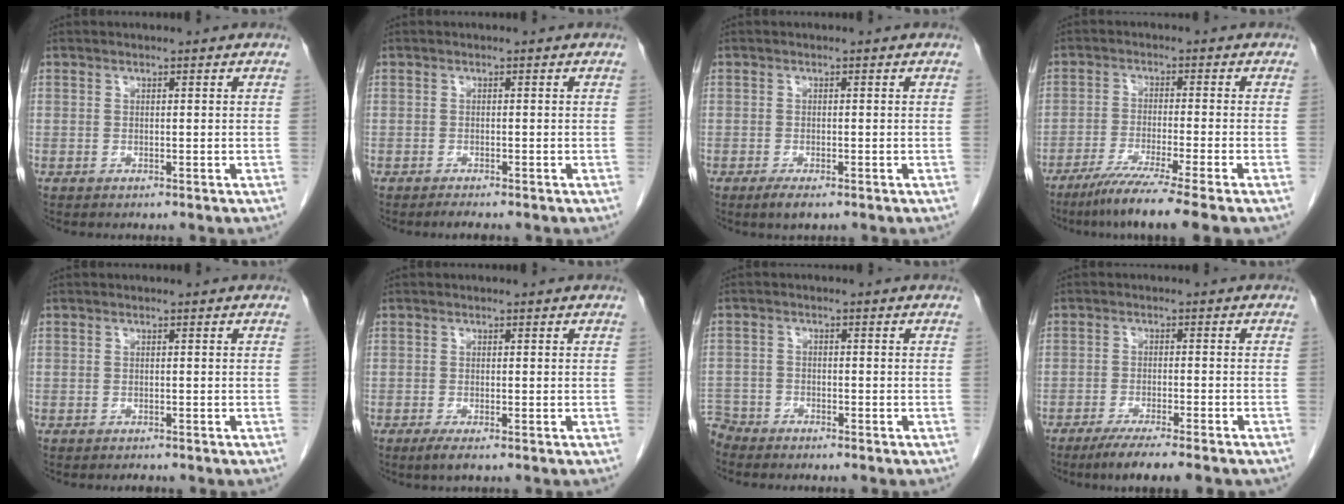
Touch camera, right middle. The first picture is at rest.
{"total": 1.7, "force": [-1.5, -0.1, 0.9], "torque": [-0.013, -0.004, -0.020]}
{"total": 2.2, "force": [-1.4, 0.5, 1.6], "torque": [-0.028, -0.005, -0.022]}
{"total": 9.4, "force": [-7.1, -1.9, 5.9], "torque": [-0.092, -0.031, -0.115]}
{"total": 0.6, "force": [-0.6, 0.0, 0.1], "torque": [-0.008, -0.002, -0.007]}
{"total": 1.6, "force": [-1.0, 0.0, 1.3], "torque": [-0.028, -0.007, -0.020]}
{"total": 4.3, "force": [-4.1, 1.1, -0.3], "torque": [0.008, -0.008, -0.082]}
{"total": 8.2, "force": [-6.4, -0.1, 5.0], "torque": [-0.070, -0.018, -0.095]}